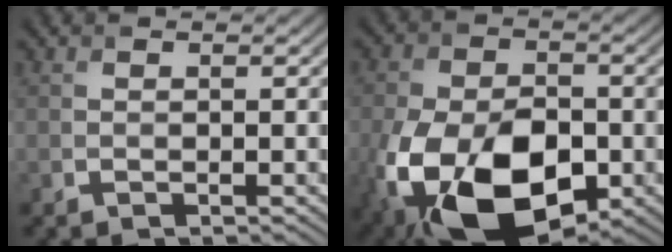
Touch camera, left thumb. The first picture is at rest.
{"total": 17.9, "force": [-6.5, 11.2, 12.3], "torque": [-0.255, -0.063, -0.091]}